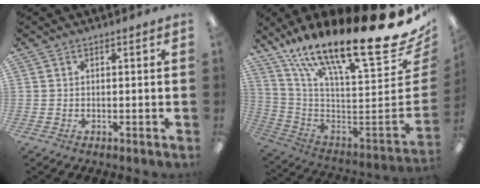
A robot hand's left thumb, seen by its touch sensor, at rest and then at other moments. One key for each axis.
{"total": 25.2, "fx": 16.6, "fy": 4.4, "fz": 18.3, "tx": -0.245, "ty": -0.152, "tz": 0.274}